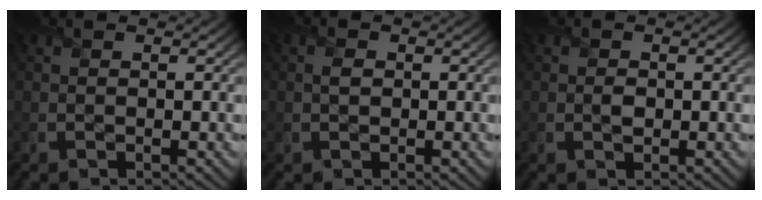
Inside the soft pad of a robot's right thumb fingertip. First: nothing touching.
{"total": 0.9, "force": [0.0, 0.7, 0.4], "torque": [-0.006, -0.002, 0.000]}
{"total": 0.9, "force": [-0.1, 0.7, 0.6], "torque": [-0.007, -0.006, -0.002]}